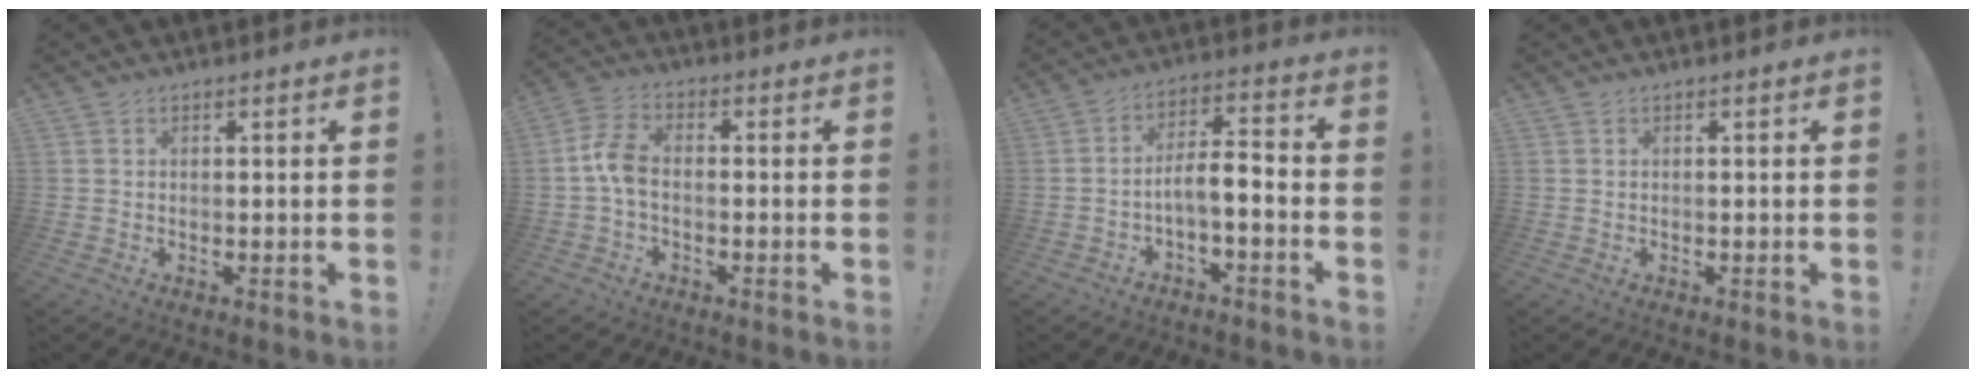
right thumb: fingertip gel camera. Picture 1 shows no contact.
{"total": 7.1, "force": [-1.1, 4.2, 5.6], "torque": [-0.118, 0.013, -0.015]}
{"total": 7.2, "force": [-3.3, 2.1, 6.1], "torque": [-0.115, 0.010, -0.058]}
{"total": 0.0}